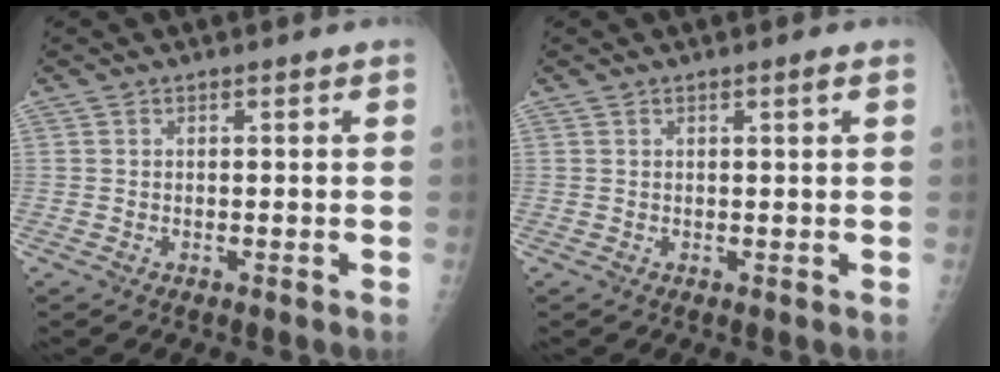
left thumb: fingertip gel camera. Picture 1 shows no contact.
{"total": 1.1, "force": [0.5, 0.0, 0.9], "torque": [-0.016, -0.001, 0.008]}